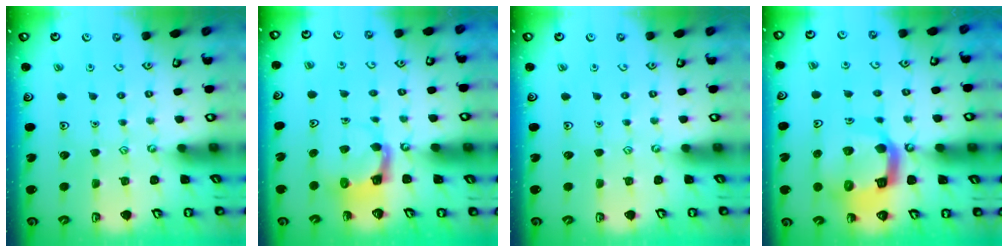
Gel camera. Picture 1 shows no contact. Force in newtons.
{"total": 3.9, "press": 3.9, "slide": 0.2}
{"total": 0.0}
{"total": 16.1, "press": 15.9, "slide": 2.0}